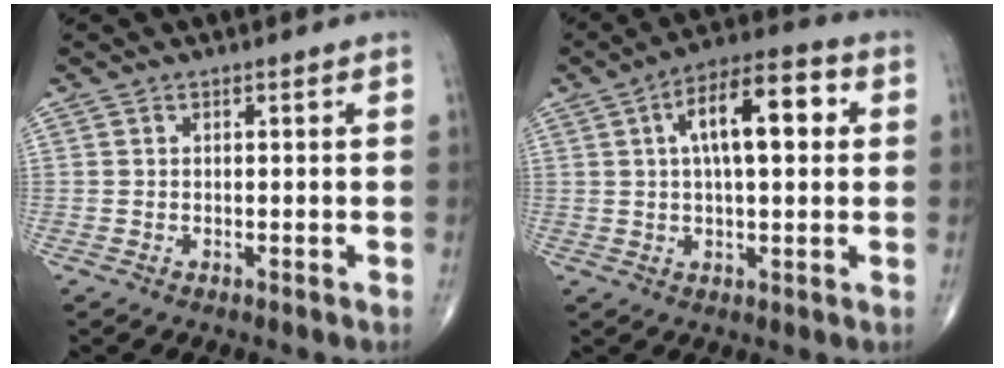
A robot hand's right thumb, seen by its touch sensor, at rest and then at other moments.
{"total": 13.3, "force": [2.9, 5.4, 11.8], "torque": [-0.176, 0.023, 0.039]}